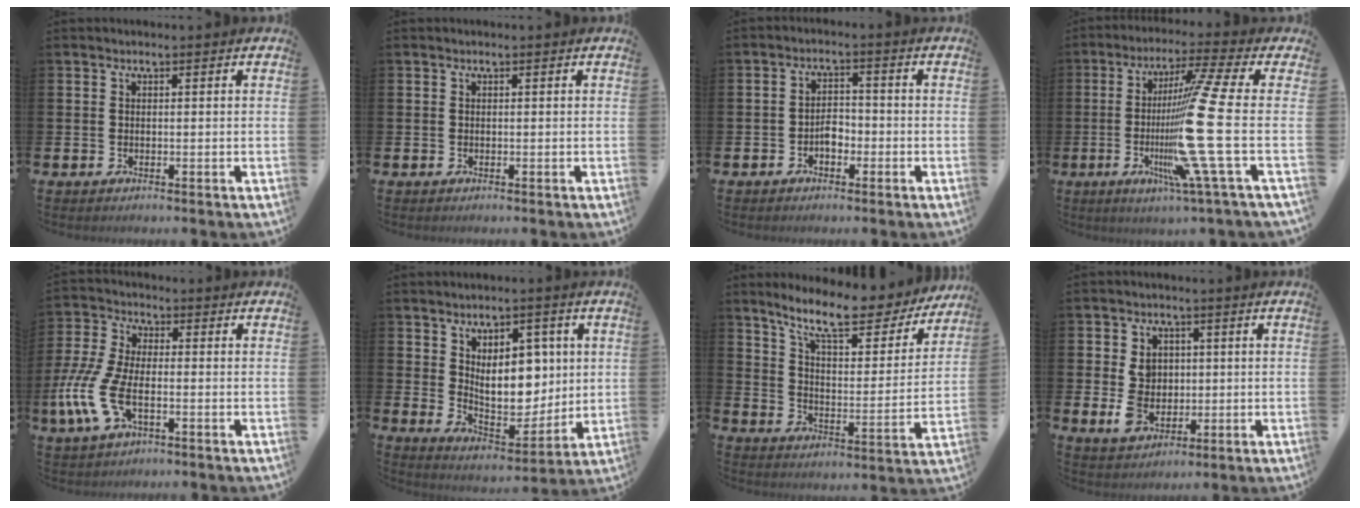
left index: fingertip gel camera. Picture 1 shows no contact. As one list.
[{"total": 0.0}, {"total": 2.5, "force": [-1.2, 1.6, 1.5], "torque": [-0.030, 0.007, -0.027]}, {"total": 15.6, "force": [-1.7, -0.7, 15.5], "torque": [-0.287, -0.018, -0.040]}, {"total": 9.1, "force": [-2.2, 4.4, 7.6], "torque": [-0.181, -0.010, -0.042]}, {"total": 8.3, "force": [2.4, 5.1, 6.2], "torque": [-0.101, -0.008, 0.042]}, {"total": 11.2, "force": [9.6, 2.6, 5.2], "torque": [-0.120, -0.059, 0.162]}, {"total": 5.3, "force": [0.1, 4.5, 2.8], "torque": [-0.057, 0.007, -0.003]}]